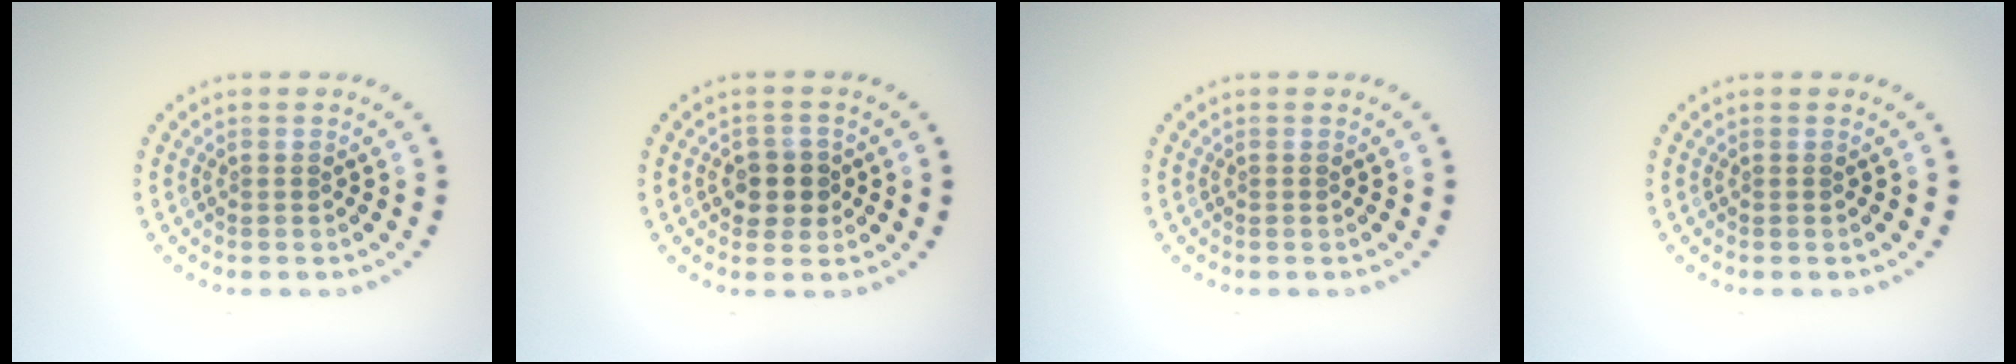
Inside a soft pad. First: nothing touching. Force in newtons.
{"total": 2.5, "press": 2.4, "slide": 0.8}
{"total": 0.0}
{"total": 0.0}